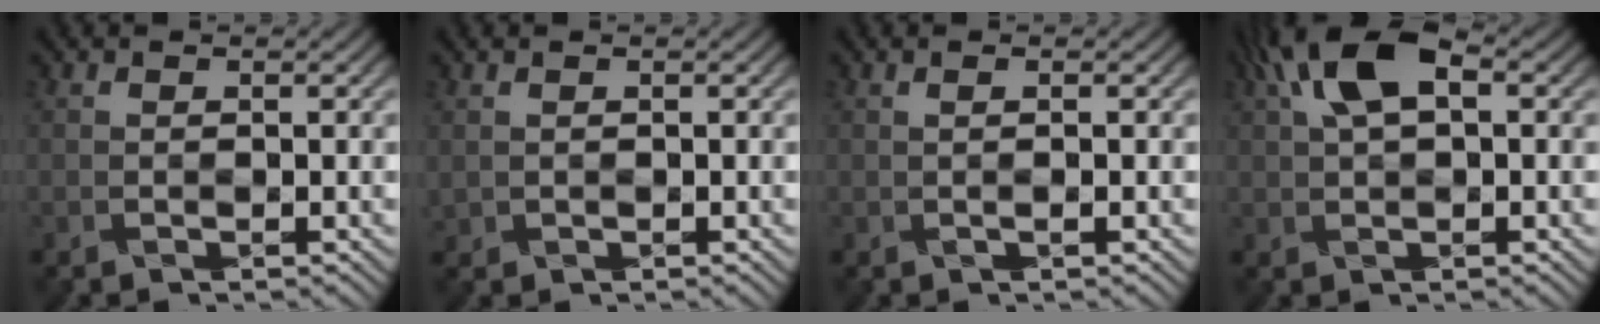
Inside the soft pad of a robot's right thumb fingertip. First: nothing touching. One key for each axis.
{"total": 0.5, "fx": 0.5, "fy": 0.1, "fz": -0.1, "tx": 0.000, "ty": -0.001, "tz": 0.013}
{"total": 0.8, "fx": 0.1, "fy": 0.1, "fz": 0.8, "tx": -0.018, "ty": 0.002, "tz": -0.002}
{"total": 8.2, "fx": 3.0, "fy": 3.8, "fz": 6.5, "tx": -0.124, "ty": 0.021, "tz": 0.050}